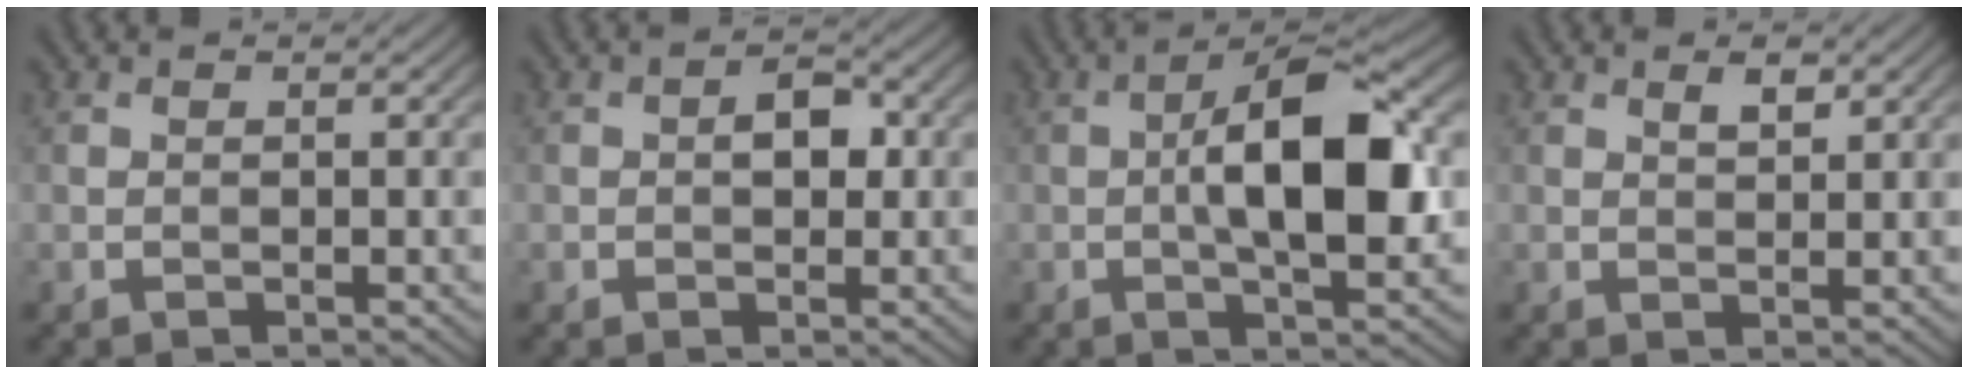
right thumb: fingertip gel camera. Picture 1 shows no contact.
{"total": 2.9, "force": [0.1, 1.8, 2.3], "torque": [-0.035, 0.001, -0.002]}
{"total": 11.6, "force": [-0.3, 4.2, 10.8], "torque": [-0.173, 0.007, -0.009]}
{"total": 1.8, "force": [1.0, 0.7, 1.3], "torque": [-0.023, -0.002, 0.020]}